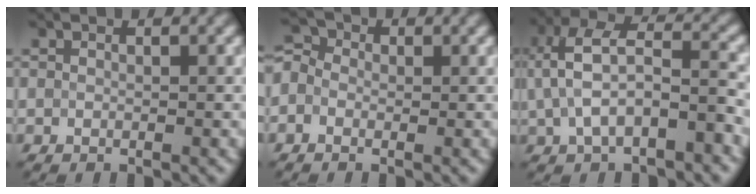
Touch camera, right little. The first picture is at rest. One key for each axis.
{"total": 2.8, "fx": 0.0, "fy": 2.4, "fz": 1.3, "tx": -0.018, "ty": 0.016, "tz": -0.024}
{"total": 6.7, "fx": -0.5, "fy": 3.7, "fz": 5.6, "tx": -0.112, "ty": 0.020, "tz": -0.011}